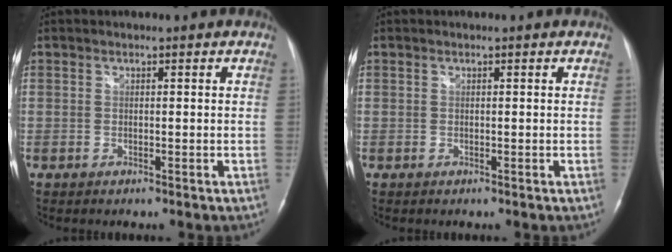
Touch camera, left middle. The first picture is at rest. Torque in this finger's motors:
{"motor_torque": [-0.09, 0.14, -0.06, -0.01]}